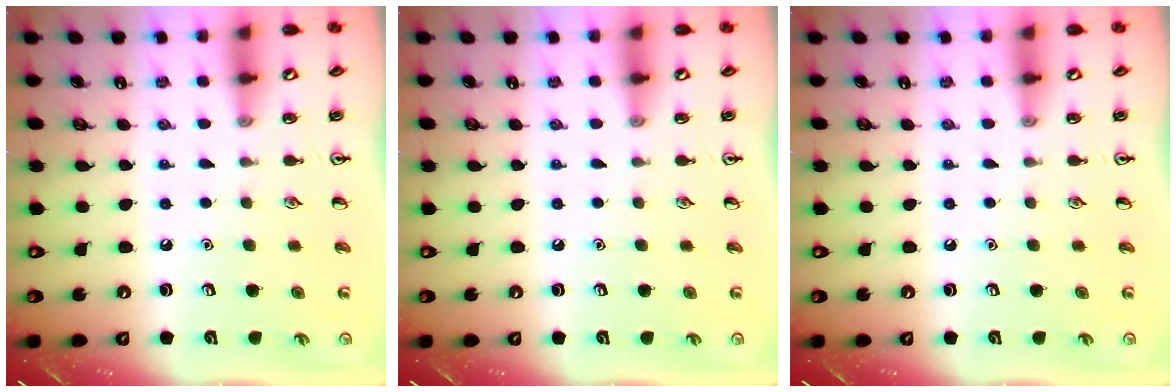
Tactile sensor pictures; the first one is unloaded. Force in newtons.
{"total": 0.0}
{"total": 0.0}